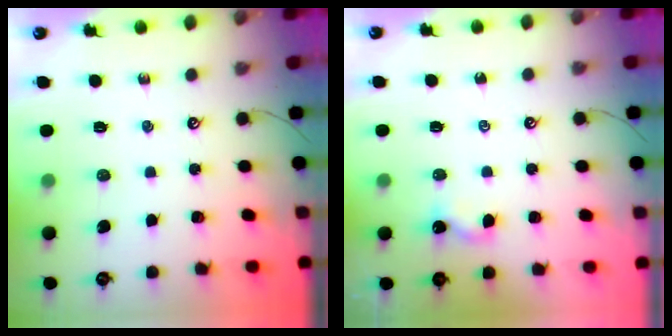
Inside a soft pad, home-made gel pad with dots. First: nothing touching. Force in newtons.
{"total": 1.7, "press": 1.6, "slide": 0.3}